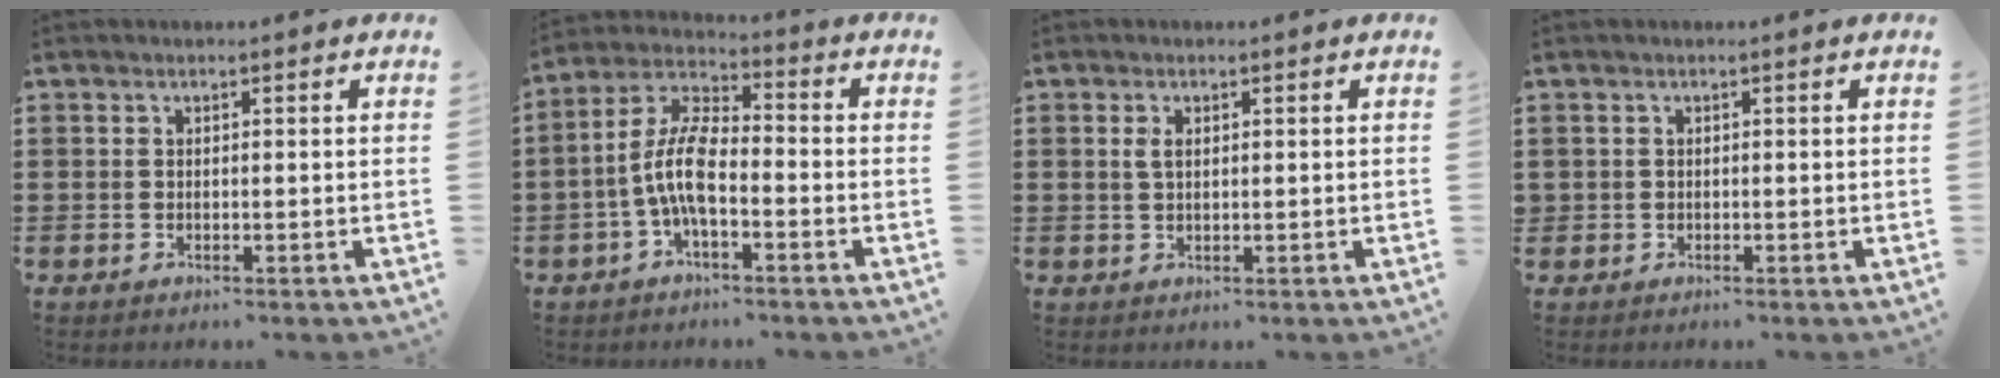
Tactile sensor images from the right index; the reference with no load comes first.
{"total": 8.6, "force": [-2.4, 3.2, 7.6], "torque": [-0.179, -0.007, -0.051]}
{"total": 1.7, "force": [0.5, 0.8, 1.4], "torque": [-0.031, 0.006, 0.007]}
{"total": 0.7, "force": [0.0, 0.6, 0.0], "torque": [-0.002, 0.005, -0.001]}